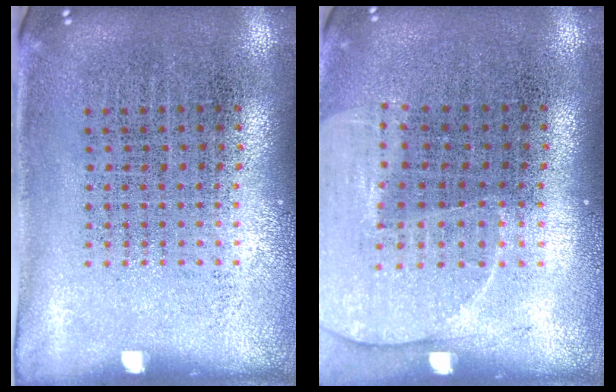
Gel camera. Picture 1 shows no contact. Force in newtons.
{"total": 1.3, "press": 1.2, "slide": 0.4}